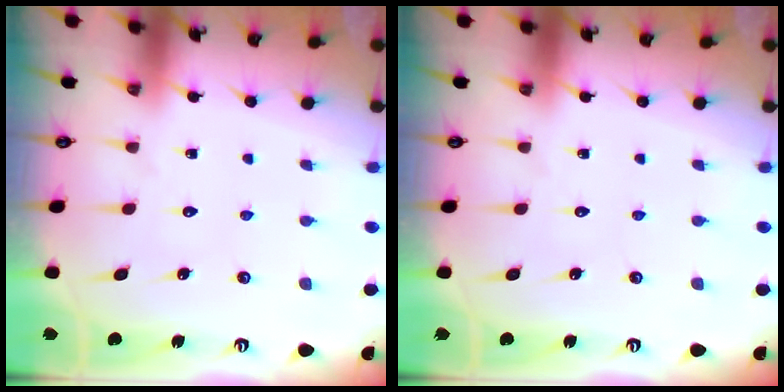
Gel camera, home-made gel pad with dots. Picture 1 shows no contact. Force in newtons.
{"total": 0.0}